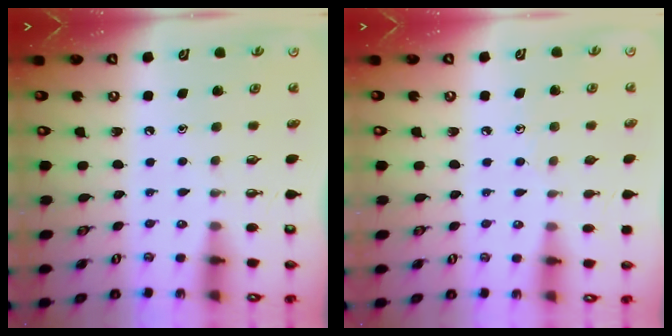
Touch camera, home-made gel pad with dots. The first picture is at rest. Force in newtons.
{"total": 4.2, "press": 4.2, "slide": 0.4}